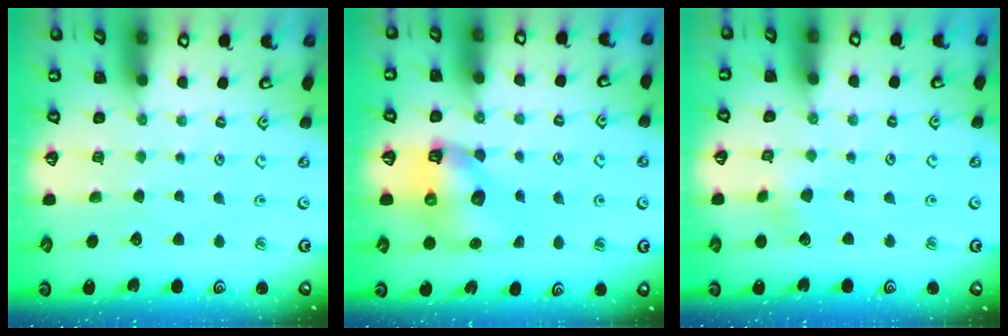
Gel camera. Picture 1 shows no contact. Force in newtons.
{"total": 8.8, "press": 8.7, "slide": 1.4}
{"total": 2.6, "press": 2.6, "slide": 0.4}